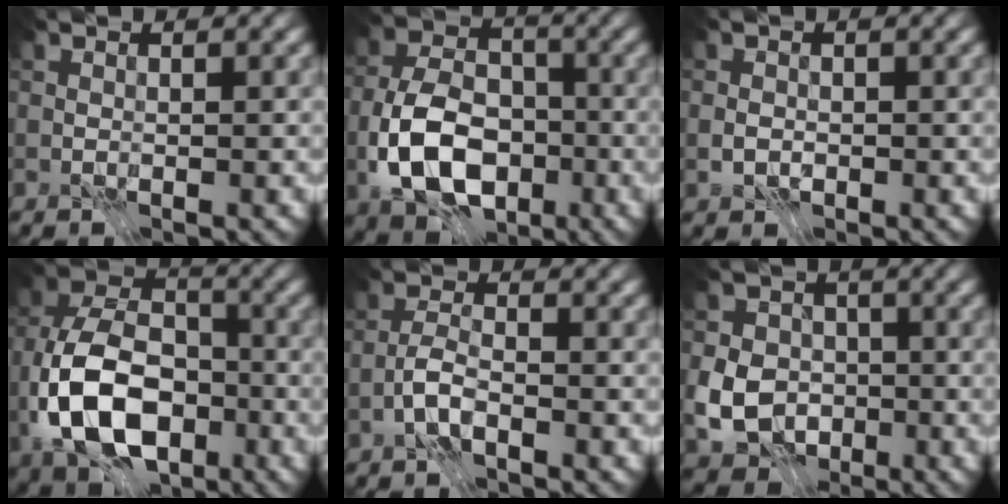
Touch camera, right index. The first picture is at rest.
{"total": 9.7, "force": [-3.6, 6.4, 6.4], "torque": [-0.125, -0.004, -0.074]}
{"total": 1.1, "force": [-0.5, 0.9, 0.3], "torque": [-0.008, -0.001, -0.011]}
{"total": 12.1, "force": [-4.4, 7.7, 8.3], "torque": [-0.165, -0.012, -0.093]}
{"total": 2.6, "force": [-1.9, 0.7, 1.6], "torque": [-0.034, 0.004, -0.046]}
{"total": 6.0, "force": [-1.6, 4.9, 3.0], "torque": [-0.057, -0.003, -0.041]}